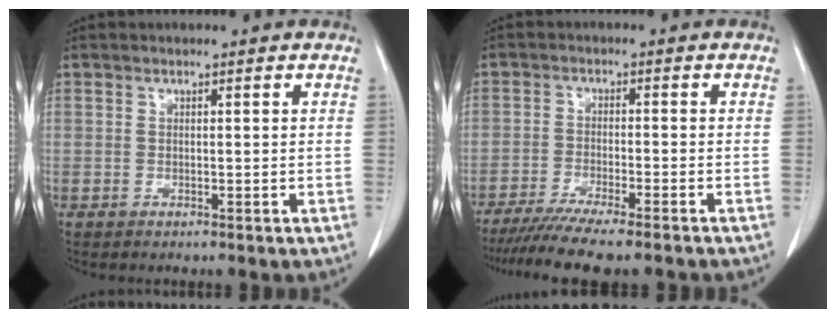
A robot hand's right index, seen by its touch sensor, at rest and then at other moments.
{"total": 11.1, "force": [-9.4, 0.1, 5.9], "torque": [-0.077, -0.025, -0.144]}